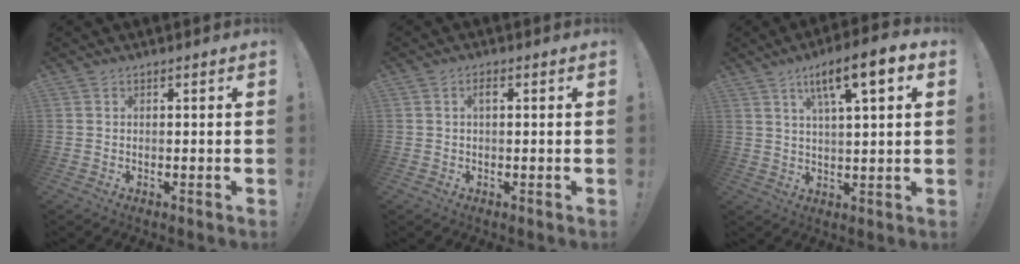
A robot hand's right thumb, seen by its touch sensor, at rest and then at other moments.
{"total": 1.6, "force": [0.3, 0.6, 1.5], "torque": [-0.026, 0.005, 0.002]}
{"total": 10.6, "force": [4.9, 2.1, 9.2], "torque": [-0.146, -0.016, 0.075]}